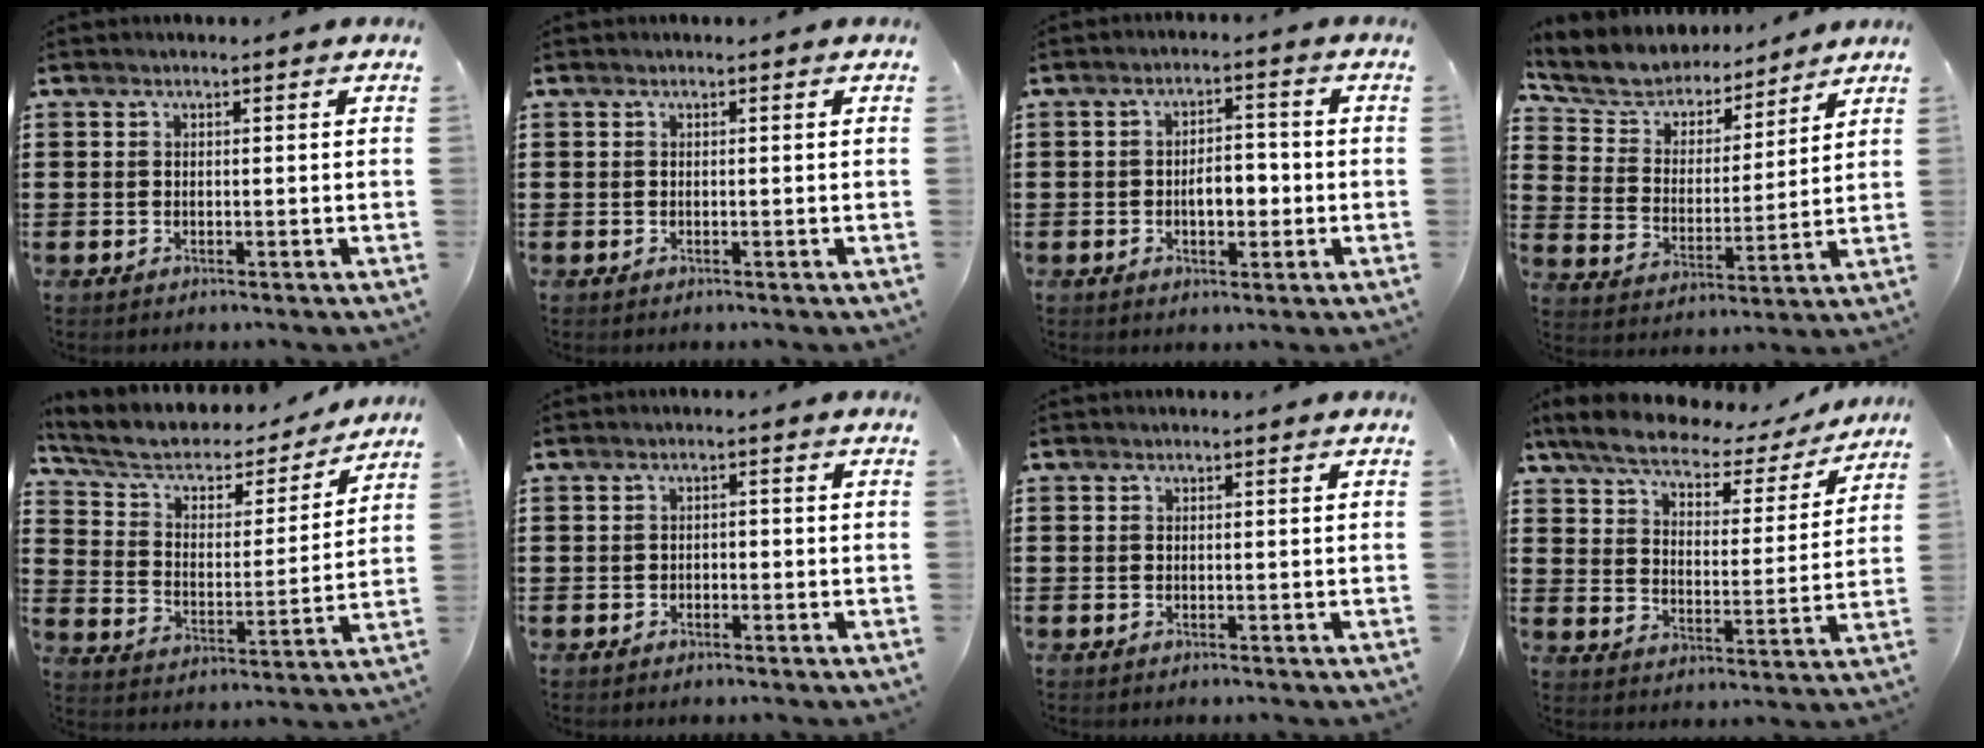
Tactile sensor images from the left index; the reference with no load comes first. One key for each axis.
{"total": 0.0}
{"total": 4.7, "fx": -1.0, "fy": 2.3, "fz": 3.9, "tx": -0.057, "ty": -0.001, "tz": -0.026}
{"total": 6.4, "fx": 6.0, "fy": 2.2, "fz": 0.6, "tx": -0.053, "ty": -0.040, "tz": 0.104}
{"total": 5.9, "fx": 4.5, "fy": 2.8, "fz": 2.6, "tx": -0.076, "ty": -0.026, "tz": 0.072}
{"total": 1.1, "fx": -0.9, "fy": 0.5, "fz": 0.3, "tx": -0.011, "ty": 0.000, "tz": -0.019}
{"total": 0.0}
{"total": 6.0, "fx": 5.2, "fy": 1.5, "fz": 2.5, "tx": -0.075, "ty": -0.028, "tz": 0.087}